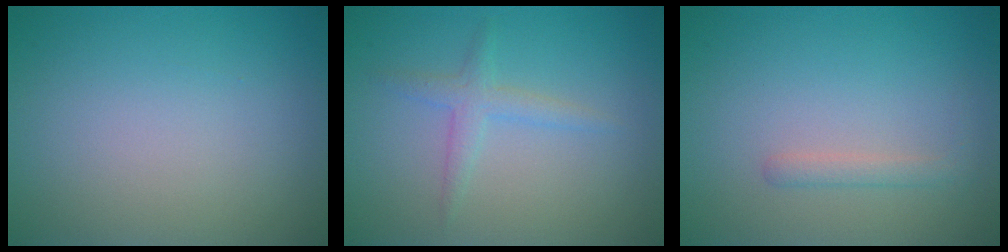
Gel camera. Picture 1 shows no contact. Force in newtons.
{"total": 1.8, "press": 1.8, "slide": 0.1}
{"total": 1.2, "press": 1.2, "slide": 0.1}